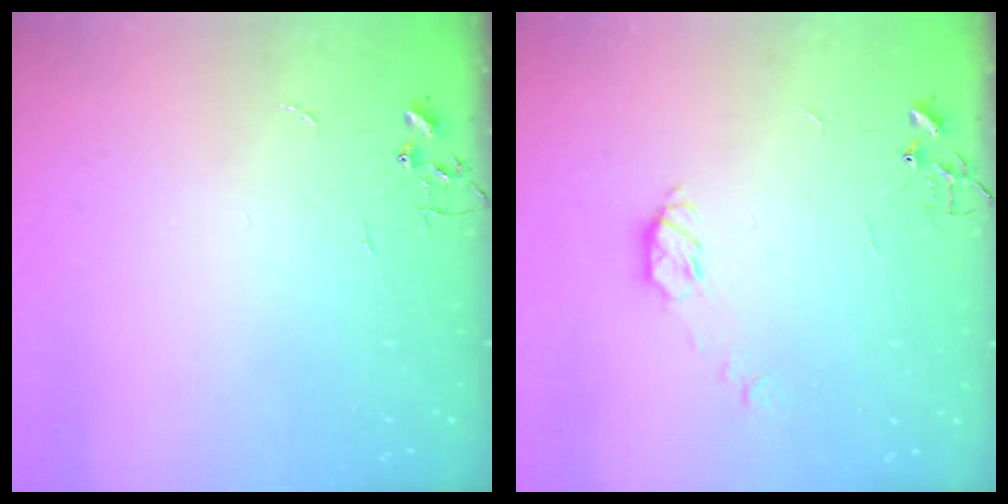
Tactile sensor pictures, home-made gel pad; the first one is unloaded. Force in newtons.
{"total": 6.4, "press": 6.4, "slide": 0.3}